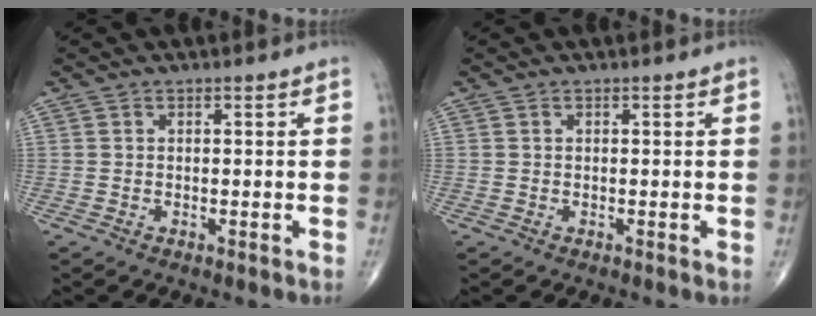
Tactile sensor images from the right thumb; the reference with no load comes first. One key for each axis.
{"total": 0.0}